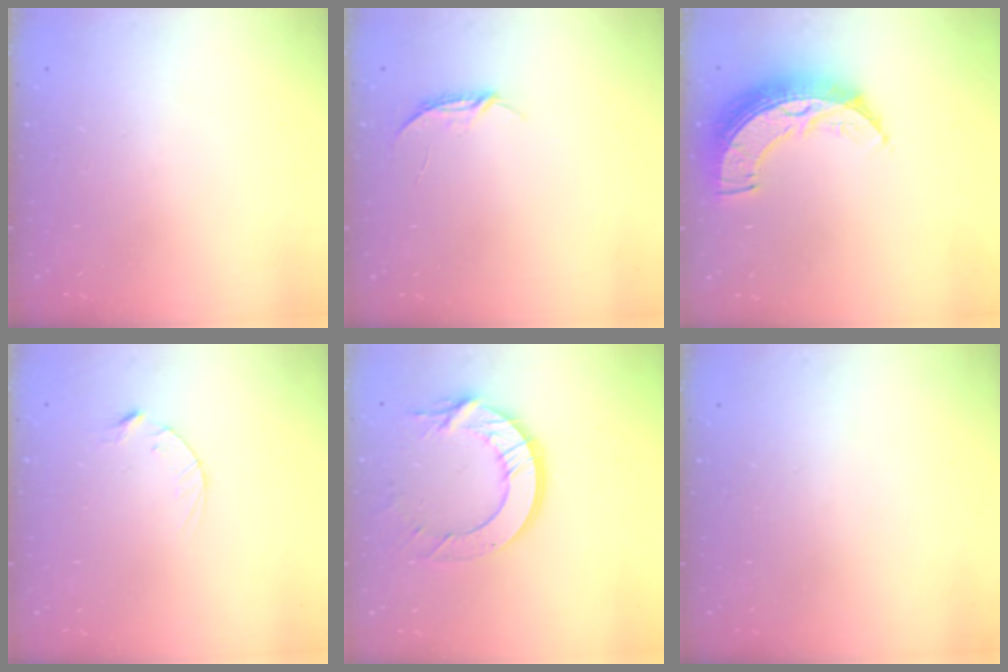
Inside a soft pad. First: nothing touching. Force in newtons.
{"total": 3.8, "press": 3.8, "slide": 0.5}
{"total": 12.2, "press": 12.2, "slide": 0.9}
{"total": 2.8, "press": 2.8, "slide": 0.4}
{"total": 12.6, "press": 12.6, "slide": 1.1}
{"total": 0.0}